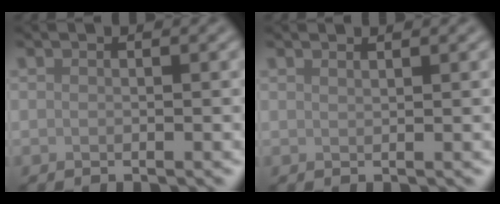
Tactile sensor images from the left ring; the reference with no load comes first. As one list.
[{"total": 0.9, "force": [0.8, 0.2, 0.3], "torque": [0.003, -0.002, 0.008]}]